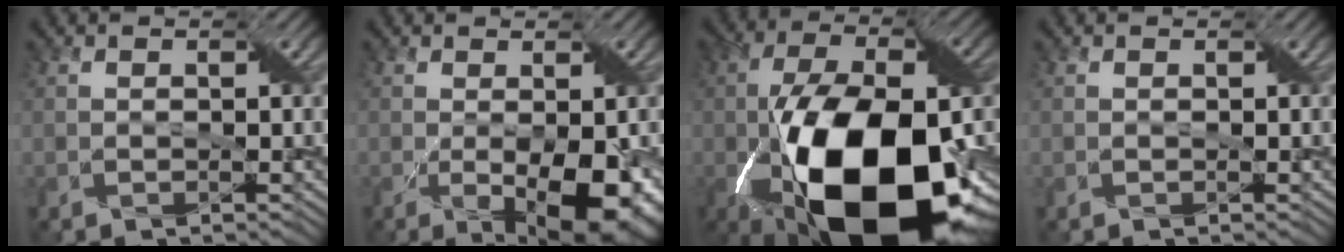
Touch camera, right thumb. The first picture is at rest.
{"total": 8.2, "force": [-2.3, 3.6, 7.0], "torque": [-0.122, -0.033, -0.013]}
{"total": 20.7, "force": [-6.9, 10.6, 16.3], "torque": [-0.317, -0.041, -0.098]}
{"total": 0.0}